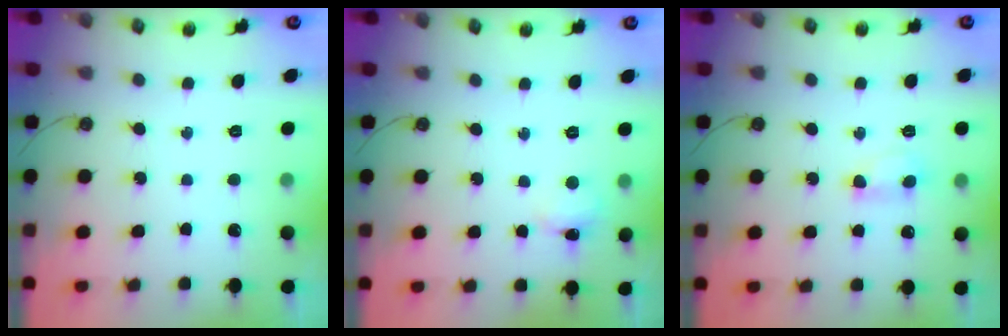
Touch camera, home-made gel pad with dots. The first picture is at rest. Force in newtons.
{"total": 3.7, "press": 3.6, "slide": 0.7}
{"total": 6.6, "press": 6.5, "slide": 1.0}